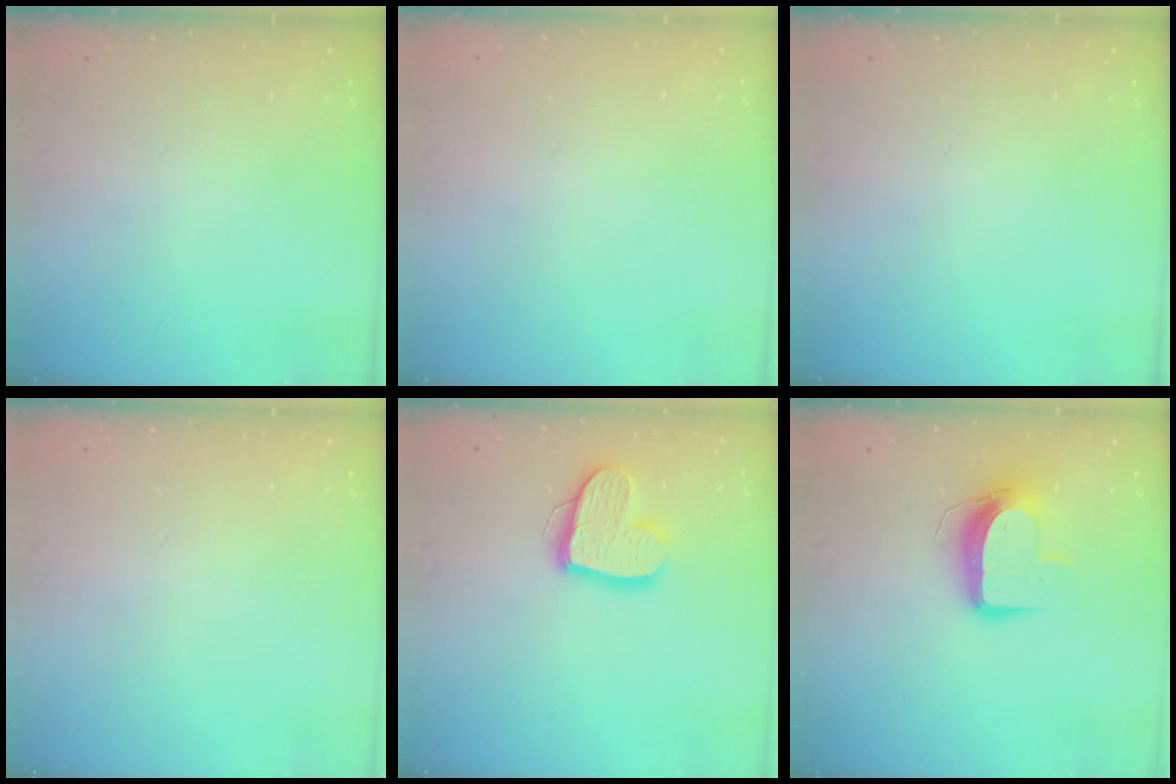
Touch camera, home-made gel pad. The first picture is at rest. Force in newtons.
{"total": 0.0}
{"total": 0.0}
{"total": 0.0}
{"total": 14.4, "press": 14.3, "slide": 1.3}
{"total": 10.8, "press": 10.8, "slide": 1.0}